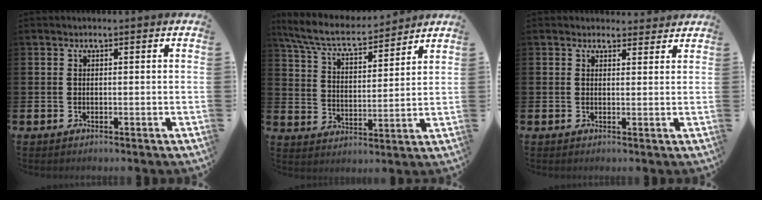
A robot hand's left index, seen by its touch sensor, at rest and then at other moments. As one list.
[{"total": 7.6, "force": [6.8, 1.5, 3.0], "torque": [-0.088, -0.041, 0.119]}, {"total": 1.9, "force": [1.8, 0.6, 0.0], "torque": [0.009, -0.006, 0.031]}]